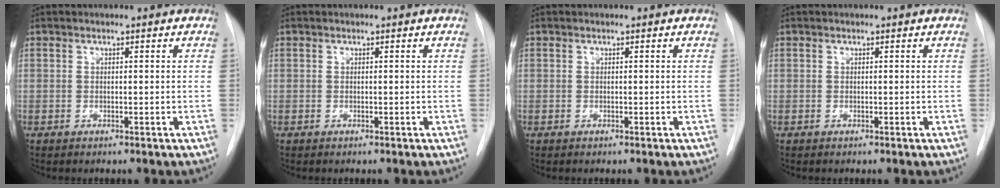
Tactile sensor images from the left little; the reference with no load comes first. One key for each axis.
{"total": 0.0}
{"total": 0.0}
{"total": 0.0}